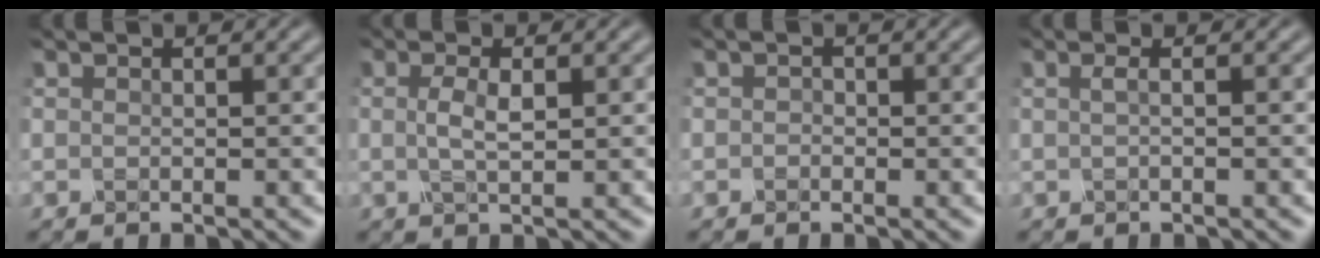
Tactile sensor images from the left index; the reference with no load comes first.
{"total": 2.0, "force": [-0.1, 0.6, 1.9], "torque": [-0.041, 0.000, -0.003]}
{"total": 0.8, "force": [-0.4, 0.6, 0.1], "torque": [0.001, 0.000, -0.012]}
{"total": 0.8, "force": [-0.3, 0.1, 0.7], "torque": [-0.015, 0.003, -0.009]}